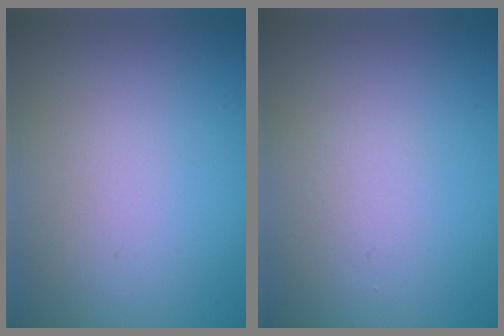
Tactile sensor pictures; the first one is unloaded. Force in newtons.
{"total": 0.0}